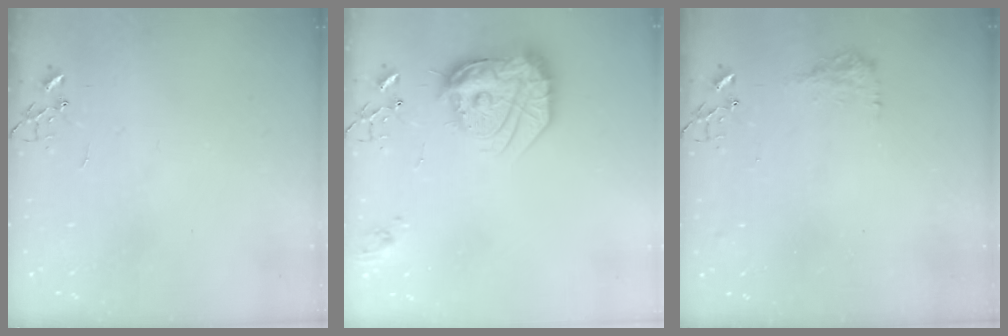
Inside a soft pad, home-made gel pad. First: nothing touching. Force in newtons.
{"total": 19.3, "press": 19.2, "slide": 1.7}
{"total": 9.2, "press": 9.2, "slide": 0.4}